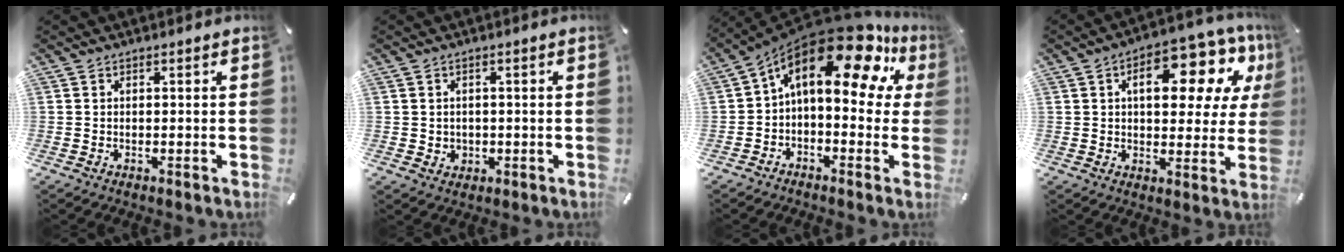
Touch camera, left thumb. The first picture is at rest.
{"total": 2.2, "force": [0.2, 2.2, 0.4], "torque": [-0.009, 0.004, 0.003]}
{"total": 18.2, "force": [8.9, 8.2, 13.6], "torque": [-0.222, -0.070, 0.142]}
{"total": 17.1, "force": [7.1, 8.5, 13.0], "torque": [-0.183, -0.032, 0.115]}